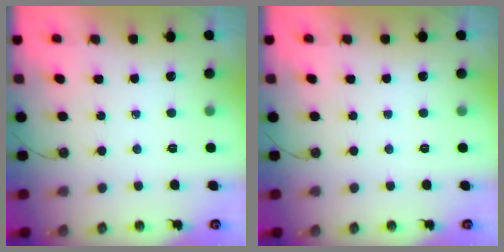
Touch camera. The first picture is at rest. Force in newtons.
{"total": 0.0}